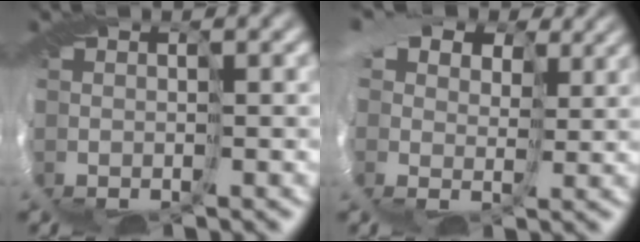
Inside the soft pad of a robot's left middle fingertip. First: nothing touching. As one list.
[{"total": 11.0, "force": [5.9, 7.6, 5.4], "torque": [-0.135, 0.037, 0.078]}]